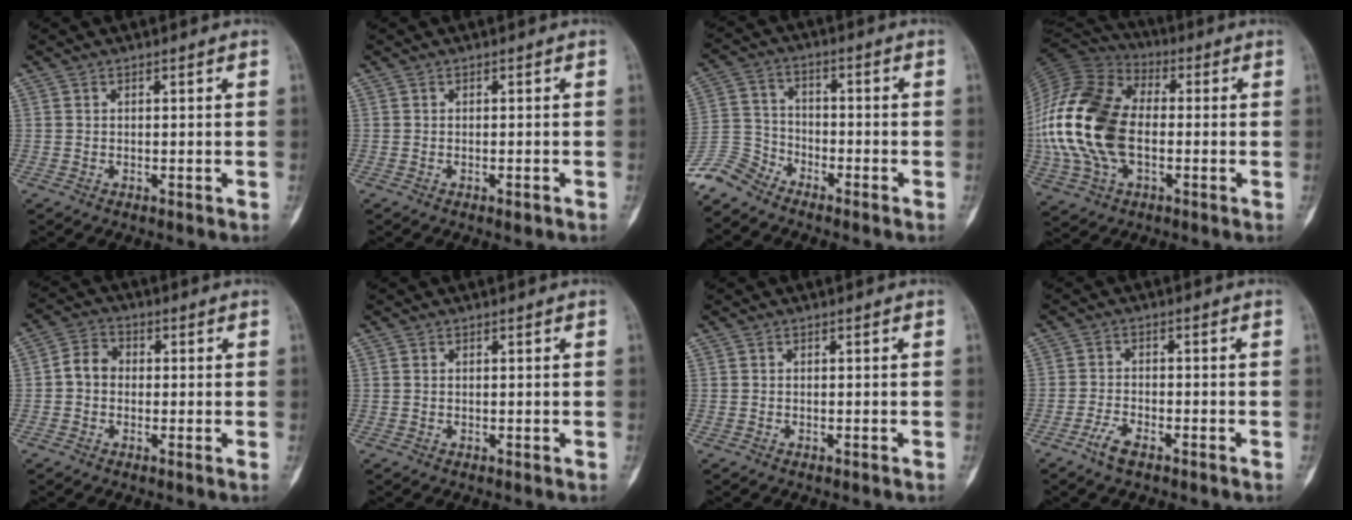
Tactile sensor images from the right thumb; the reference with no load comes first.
{"total": 0.9, "force": [-0.6, 0.2, 0.7], "torque": [-0.012, 0.003, -0.004]}
{"total": 7.0, "force": [-6.4, 2.5, 1.0], "torque": [-0.023, 0.032, -0.139]}
{"total": 20.9, "force": [-1.6, 13.4, 15.9], "torque": [-0.326, 0.016, -0.032]}
{"total": 4.5, "force": [-0.5, 3.4, 2.9], "torque": [-0.040, 0.011, -0.024]}
{"total": 0.0}
{"total": 0.0}
{"total": 3.8, "force": [-2.6, 1.1, 2.4], "torque": [-0.058, 0.016, -0.050]}